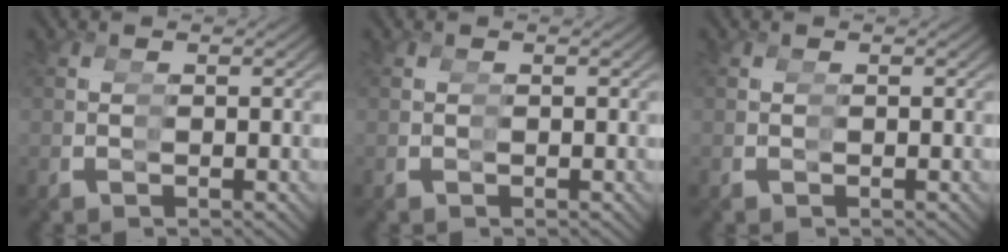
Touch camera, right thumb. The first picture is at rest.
{"total": 0.0}
{"total": 0.0}